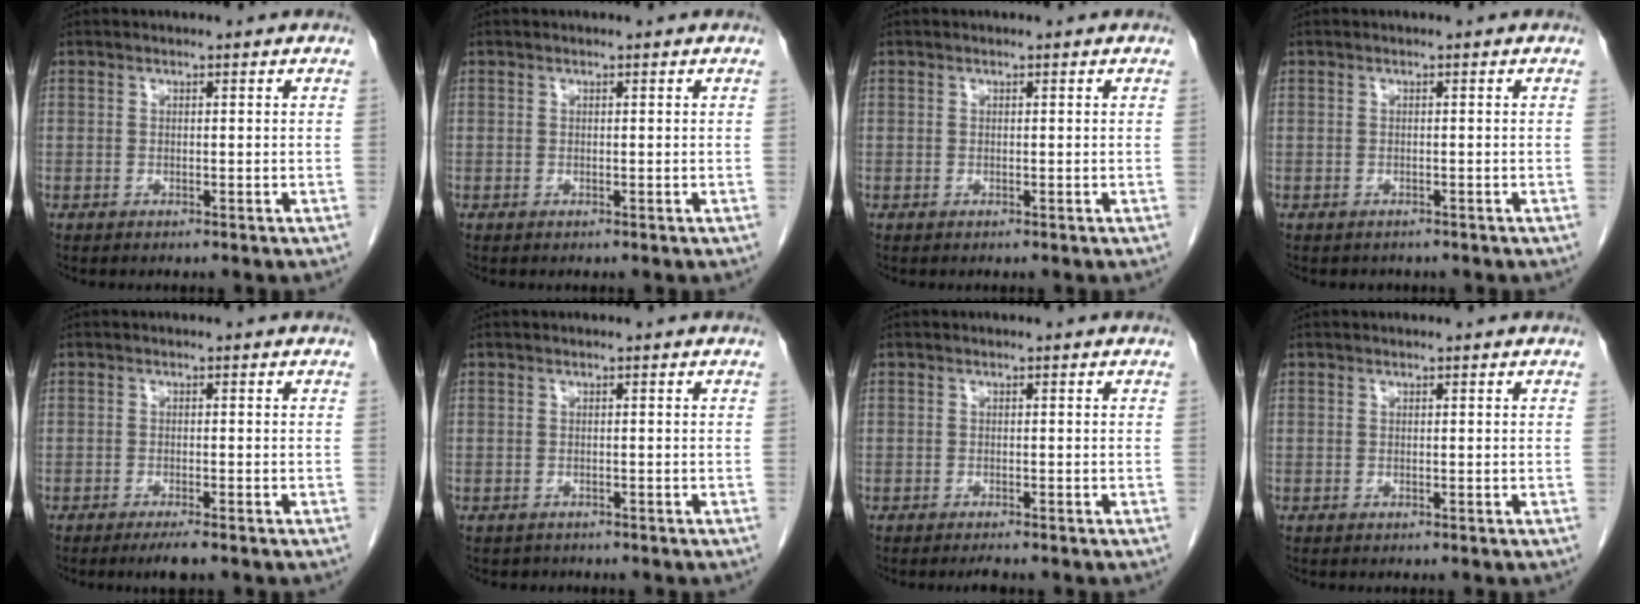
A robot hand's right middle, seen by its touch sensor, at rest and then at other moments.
{"total": 0.0}
{"total": 0.0}
{"total": 1.8, "force": [-1.5, 0.9, 0.2], "torque": [-0.010, -0.001, -0.019]}
{"total": 2.6, "force": [-1.9, 0.2, 1.7], "torque": [-0.028, -0.005, -0.031]}
{"total": 1.3, "force": [-1.1, 0.7, -0.1], "torque": [-0.011, 0.000, -0.017]}
{"total": 1.2, "force": [-1.0, 0.0, 0.5], "torque": [-0.009, -0.003, -0.014]}
{"total": 0.0}